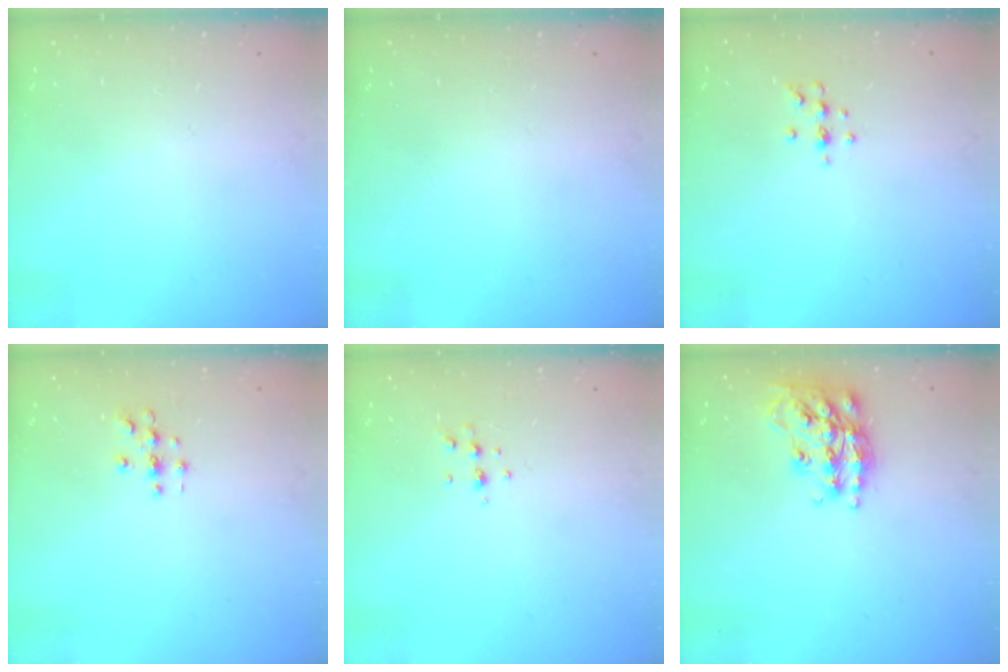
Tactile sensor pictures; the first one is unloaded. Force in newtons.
{"total": 0.0}
{"total": 5.4, "press": 5.2, "slide": 1.4}
{"total": 2.8, "press": 2.8, "slide": 0.2}
{"total": 5.3, "press": 5.2, "slide": 1.4}
{"total": 18.2, "press": 18.1, "slide": 1.1}